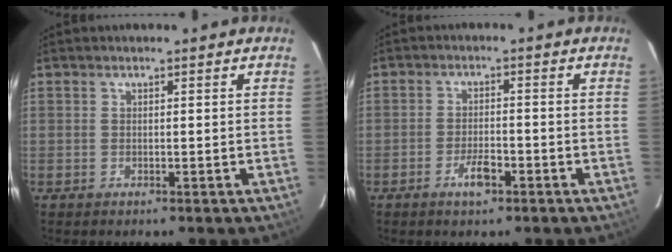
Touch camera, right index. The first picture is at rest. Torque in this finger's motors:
{"motor_torque": [0.49, -0.35, 0.22, 0.03]}